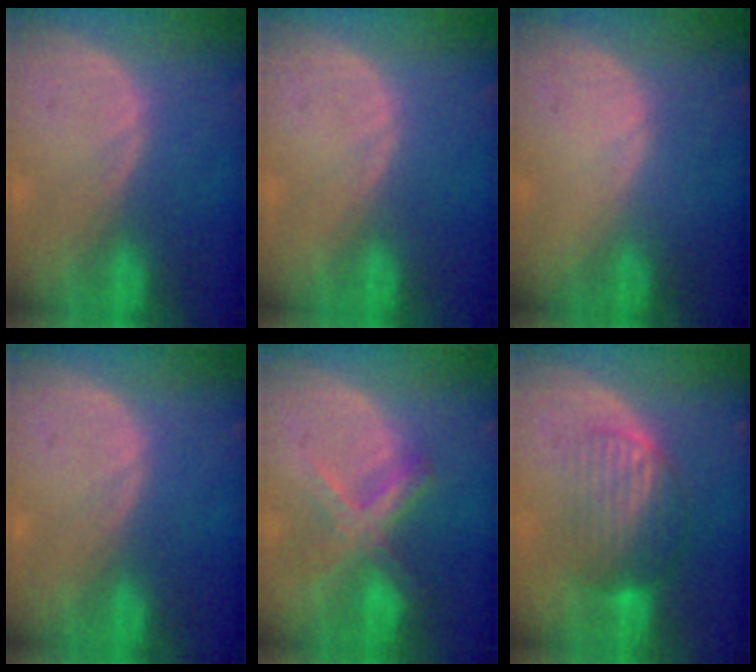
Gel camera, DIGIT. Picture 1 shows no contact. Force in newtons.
{"total": 0.0}
{"total": 0.0}
{"total": 0.0}
{"total": 7.2, "press": 6.1, "slide": 3.9}
{"total": 6.9, "press": 6.5, "slide": 2.3}